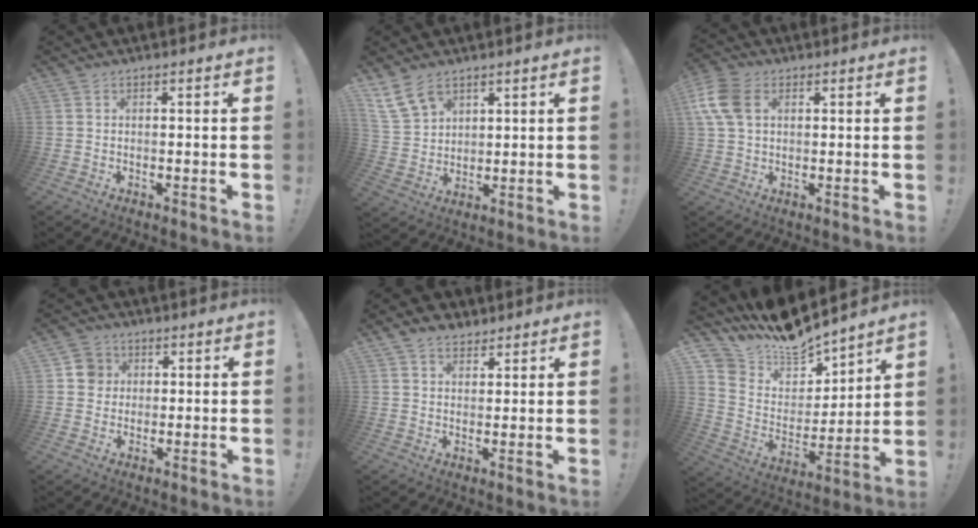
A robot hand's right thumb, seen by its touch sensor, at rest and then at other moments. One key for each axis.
{"total": 9.8, "fx": 6.6, "fy": 6.0, "fz": 4.1, "tx": -0.080, "ty": -0.028, "tz": 0.135}
{"total": 10.1, "fx": 2.9, "fy": 6.9, "fz": 6.8, "tx": -0.148, "ty": 0.005, "tz": 0.058}
{"total": 6.1, "fx": 1.4, "fy": 5.8, "fz": 1.6, "tx": -0.017, "ty": 0.004, "tz": 0.029}
{"total": 5.2, "fx": 3.7, "fy": 3.4, "fz": 1.5, "tx": -0.024, "ty": -0.016, "tz": 0.070}
{"total": 12.2, "fx": 11.8, "fy": 3.3, "fz": 0.6, "tx": -0.039, "ty": -0.114, "tz": 0.210}